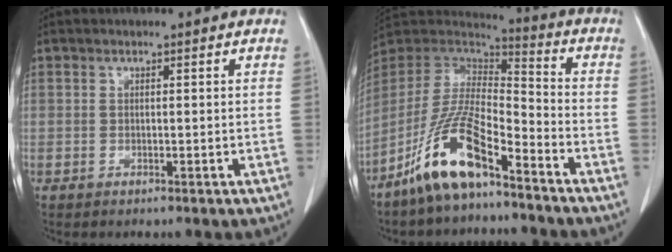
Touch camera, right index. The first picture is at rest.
{"total": 13.5, "force": [-9.0, 3.0, 9.7], "torque": [-0.200, 0.003, -0.170]}